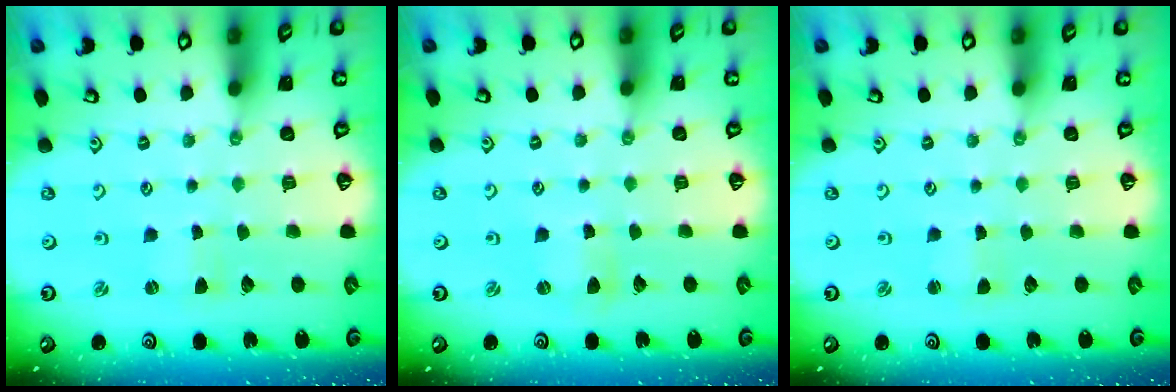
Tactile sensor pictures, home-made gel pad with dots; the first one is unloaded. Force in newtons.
{"total": 1.6, "press": 1.6, "slide": 0.3}
{"total": 1.4, "press": 1.4, "slide": 0.1}